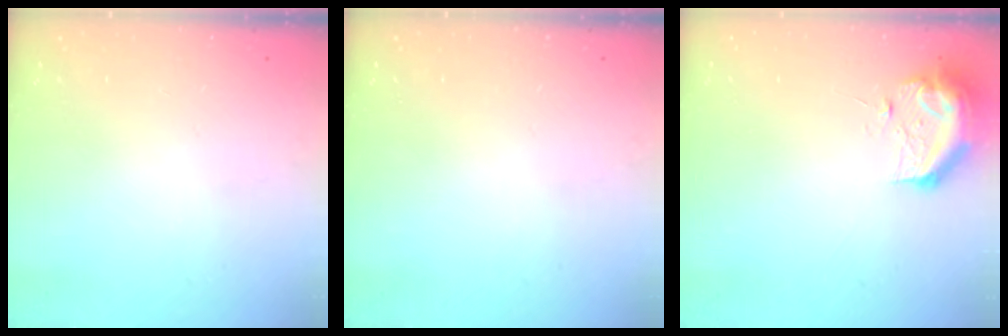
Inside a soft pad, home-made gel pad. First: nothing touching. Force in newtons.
{"total": 0.0}
{"total": 10.2, "press": 10.2, "slide": 0.3}